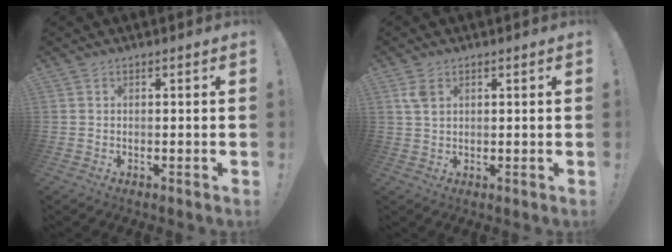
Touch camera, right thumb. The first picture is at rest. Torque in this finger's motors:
{"motor_torque": [0.45, 0.43, 0.27, 0.15, 0.02]}